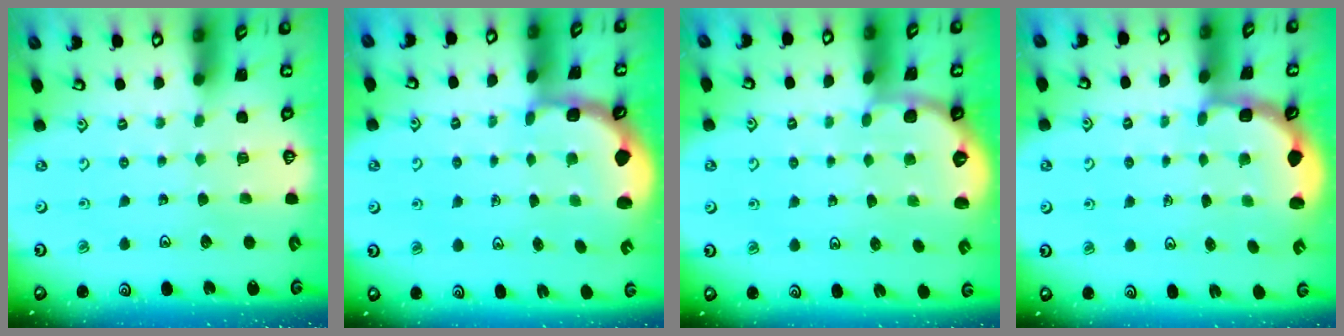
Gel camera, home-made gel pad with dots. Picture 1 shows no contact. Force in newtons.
{"total": 2.2, "press": 2.0, "slide": 1.1}
{"total": 1.8, "press": 1.7, "slide": 0.1}
{"total": 2.7, "press": 2.1, "slide": 1.7}